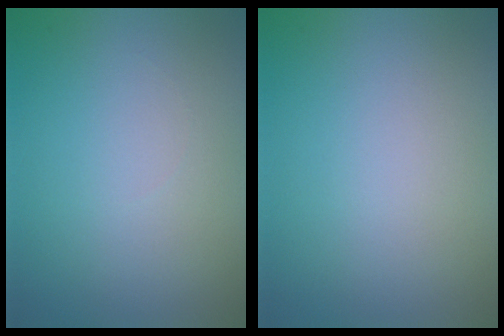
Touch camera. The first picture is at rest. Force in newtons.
{"total": 0.0}